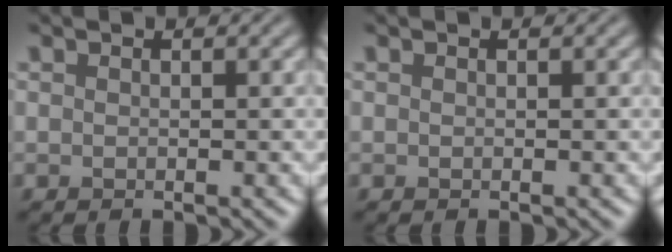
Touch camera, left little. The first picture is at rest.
{"total": 0.0}